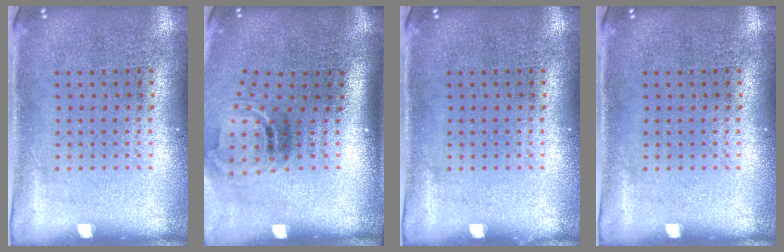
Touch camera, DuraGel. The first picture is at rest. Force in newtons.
{"total": 1.7, "press": 1.0, "slide": 1.3}
{"total": 0.0}
{"total": 0.0}